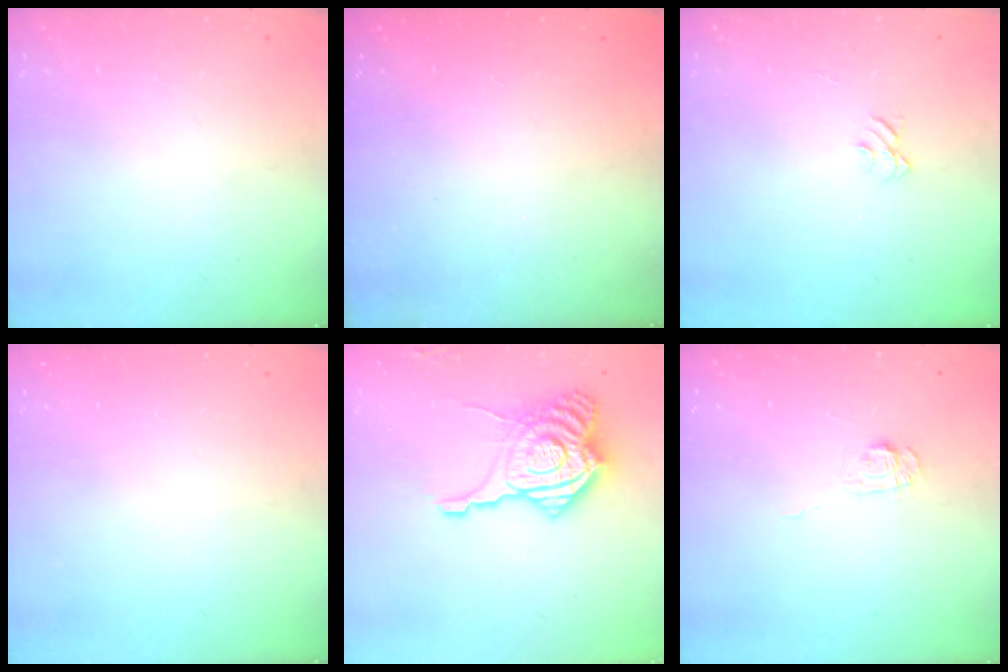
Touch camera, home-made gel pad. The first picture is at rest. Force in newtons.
{"total": 2.3, "press": 2.2, "slide": 0.8}
{"total": 3.8, "press": 3.8, "slide": 0.3}
{"total": 0.0}
{"total": 16.3, "press": 16.2, "slide": 1.8}
{"total": 5.6, "press": 5.6, "slide": 0.7}